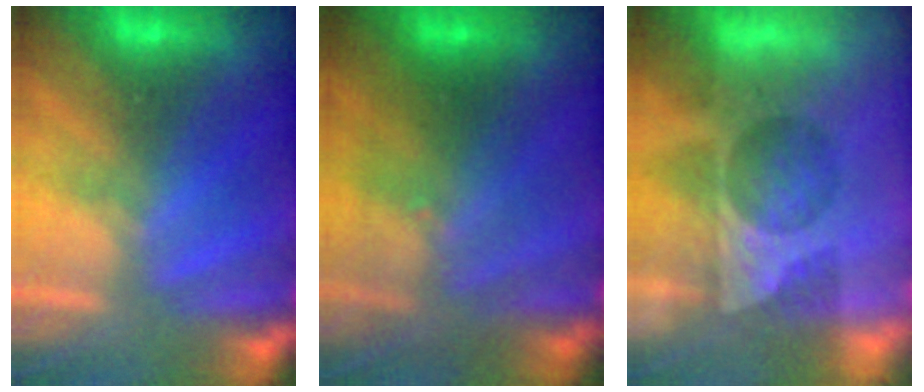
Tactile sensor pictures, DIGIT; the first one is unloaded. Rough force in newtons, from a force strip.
{"total": 2.9}
{"total": 11.8}